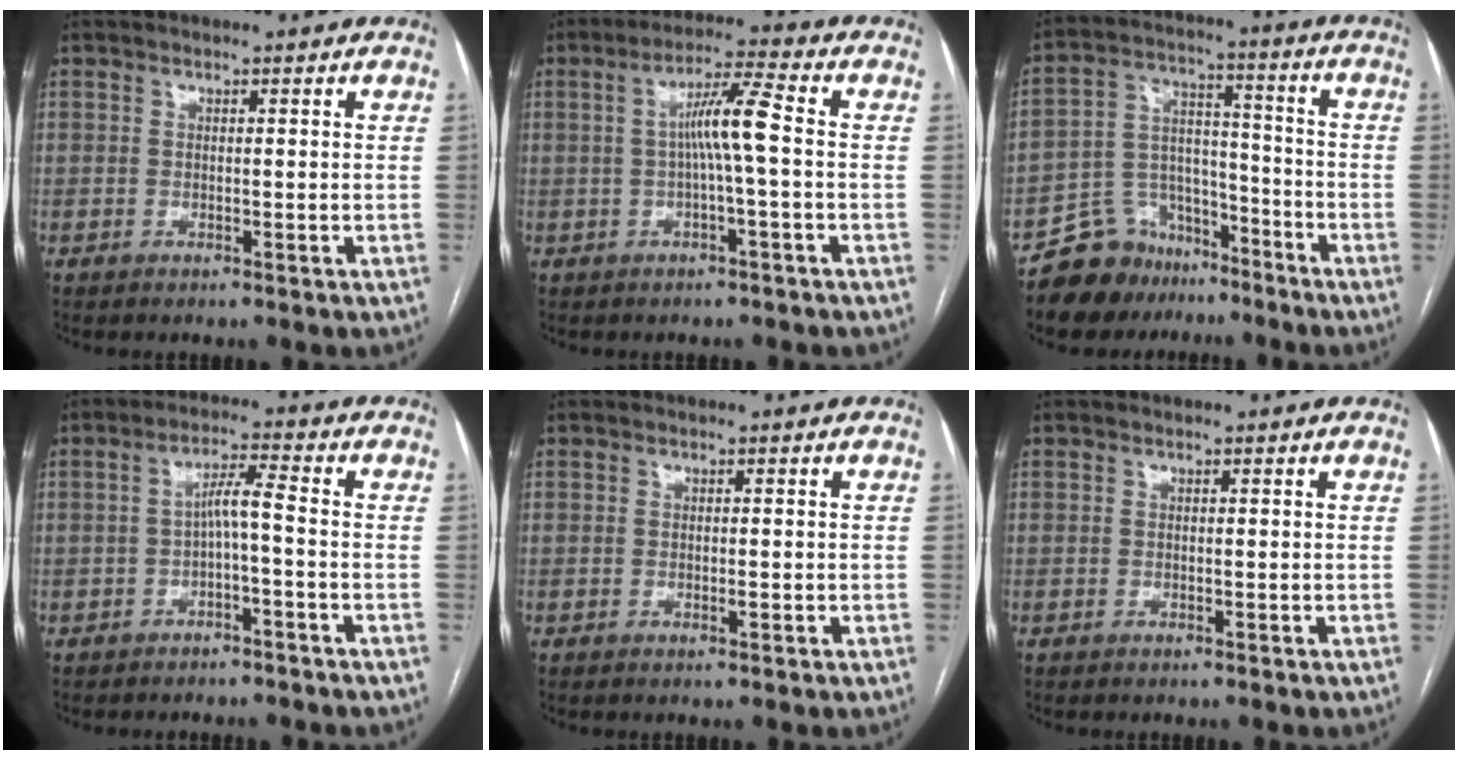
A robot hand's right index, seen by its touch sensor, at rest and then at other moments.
{"total": 6.6, "force": [-0.2, -0.3, 6.6], "torque": [-0.117, 0.016, -0.003]}
{"total": 10.3, "force": [-8.1, 6.3, 0.9], "torque": [-0.015, 0.056, -0.138]}
{"total": 3.9, "force": [-1.0, 0.0, 3.7], "torque": [-0.066, 0.018, -0.015]}
{"total": 0.8, "force": [-0.1, 0.3, 0.7], "torque": [-0.010, 0.000, -0.001]}
{"total": 0.0}